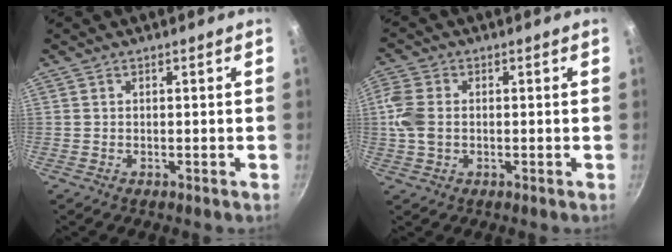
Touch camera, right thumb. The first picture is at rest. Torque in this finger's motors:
{"motor_torque": [0.59, 1.75, 1.06, 0.21, 0.11]}